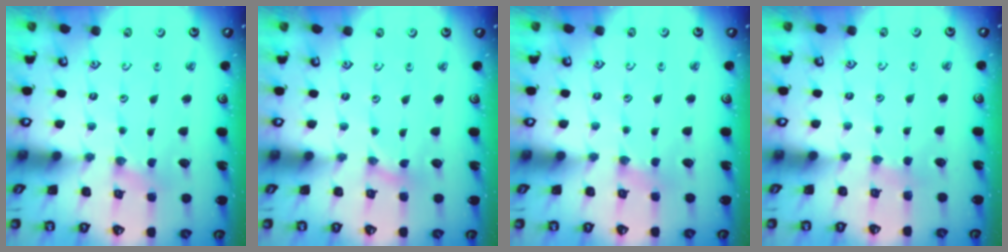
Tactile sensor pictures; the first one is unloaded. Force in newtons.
{"total": 0.0}
{"total": 1.8, "press": 1.7, "slide": 0.5}
{"total": 2.0, "press": 2.0, "slide": 0.4}